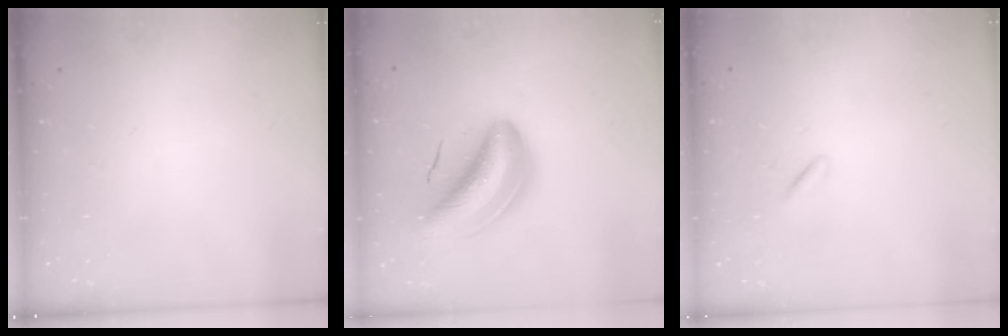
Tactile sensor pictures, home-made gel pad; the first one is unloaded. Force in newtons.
{"total": 10.1, "press": 9.7, "slide": 3.0}
{"total": 0.5, "press": 0.3, "slide": 0.4}